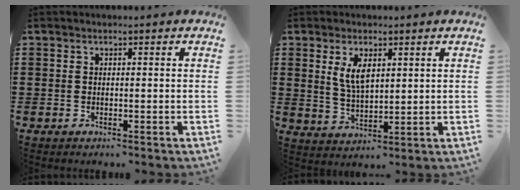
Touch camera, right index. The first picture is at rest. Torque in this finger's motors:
{"motor_torque": [0.26, -0.16, 0.44, 0.15]}